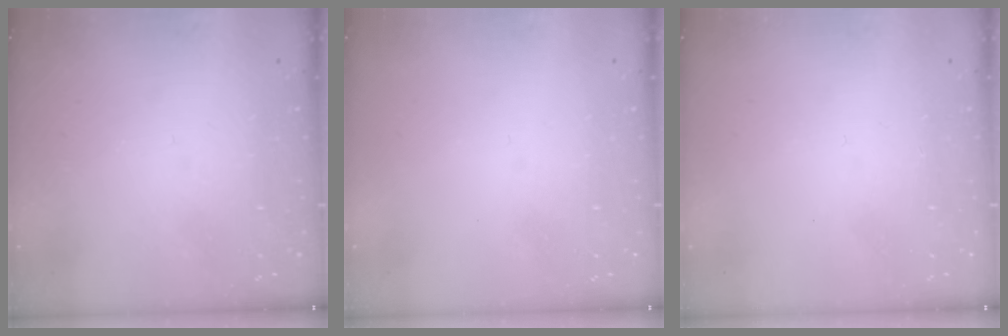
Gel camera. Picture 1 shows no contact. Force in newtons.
{"total": 0.0}
{"total": 1.6, "press": 1.6, "slide": 0.1}